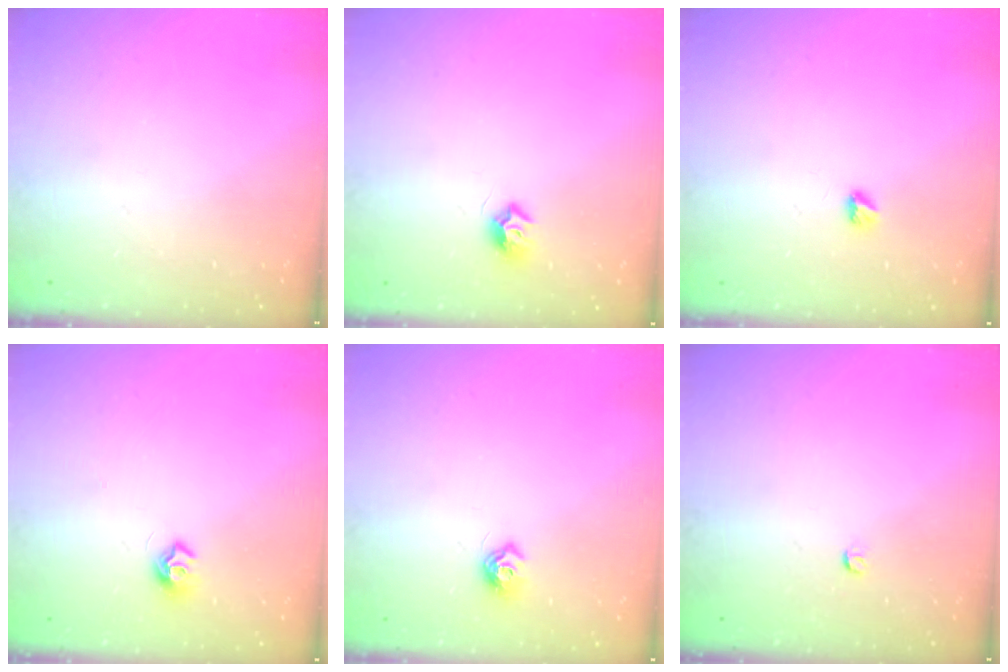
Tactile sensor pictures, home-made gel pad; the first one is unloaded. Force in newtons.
{"total": 7.4, "press": 7.4, "slide": 0.1}
{"total": 3.3, "press": 3.3, "slide": 0.4}
{"total": 7.6, "press": 7.6, "slide": 0.6}
{"total": 7.2, "press": 7.2, "slide": 0.5}
{"total": 3.0, "press": 2.9, "slide": 0.4}